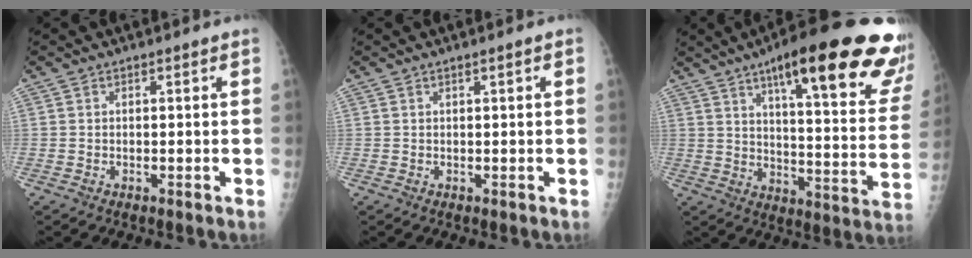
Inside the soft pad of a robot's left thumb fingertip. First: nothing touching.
{"total": 0.7, "force": [0.2, 0.0, 0.6], "torque": [-0.012, 0.001, 0.004]}
{"total": 29.2, "force": [17.7, 6.2, 22.4], "torque": [-0.259, -0.051, 0.243]}